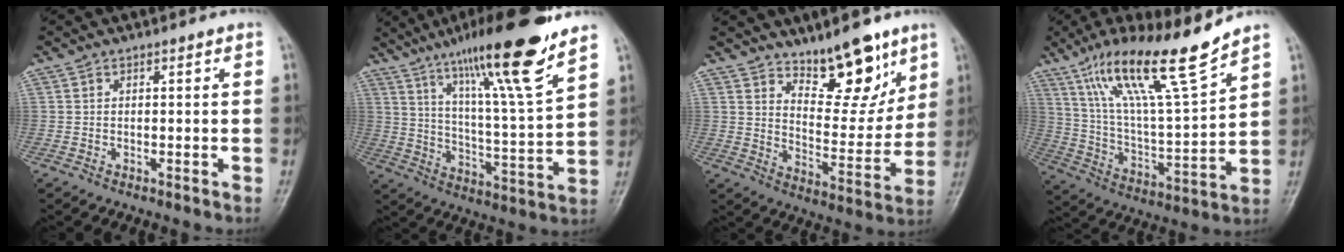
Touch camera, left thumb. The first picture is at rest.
{"total": 19.6, "force": [13.1, 1.7, 14.5], "torque": [-0.222, -0.059, 0.215]}
{"total": 13.2, "force": [9.1, 5.6, 7.7], "torque": [-0.067, -0.073, 0.154]}
{"total": 18.5, "force": [12.8, 2.1, 13.2], "torque": [-0.219, -0.063, 0.234]}